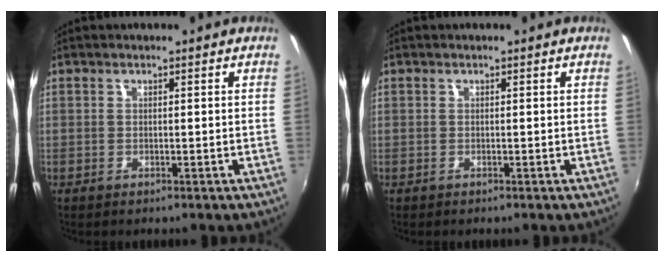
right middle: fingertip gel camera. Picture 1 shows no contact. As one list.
[{"total": 0.0}]